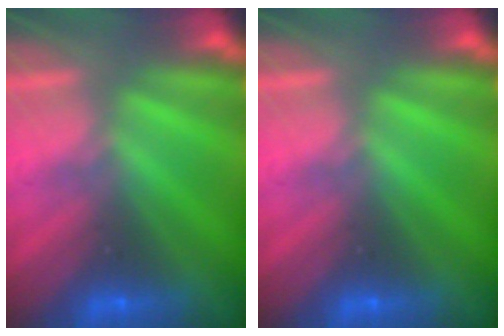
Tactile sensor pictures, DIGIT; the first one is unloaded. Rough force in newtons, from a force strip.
{"total": 0.0}